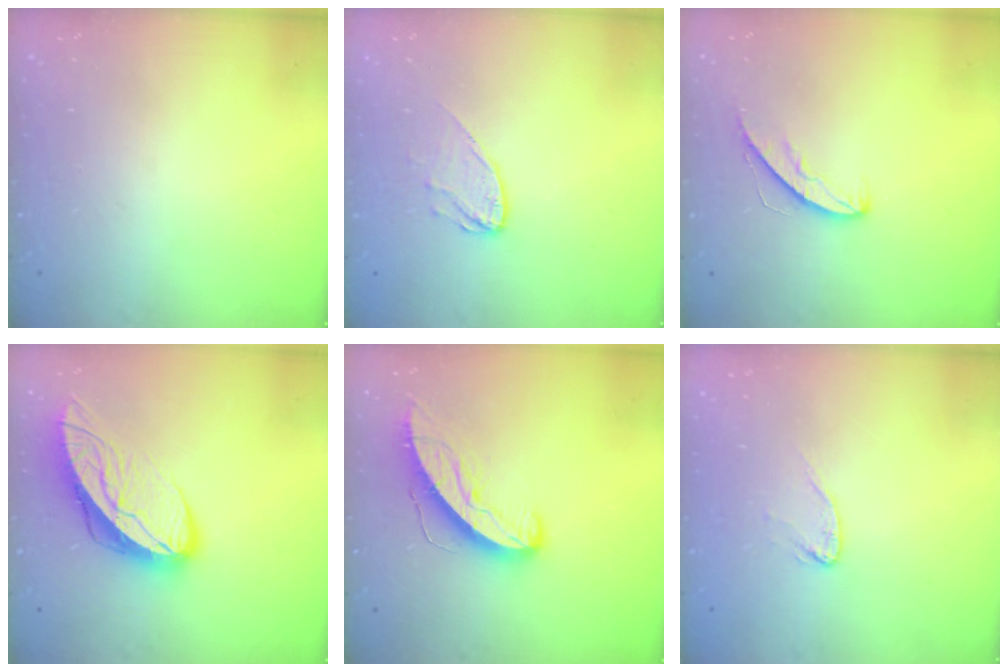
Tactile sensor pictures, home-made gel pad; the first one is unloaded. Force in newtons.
{"total": 7.1, "press": 7.1, "slide": 0.3}
{"total": 5.7, "press": 5.7, "slide": 0.5}
{"total": 11.5, "press": 11.4, "slide": 1.5}
{"total": 11.6, "press": 11.5, "slide": 0.9}
{"total": 4.2, "press": 4.1, "slide": 0.4}